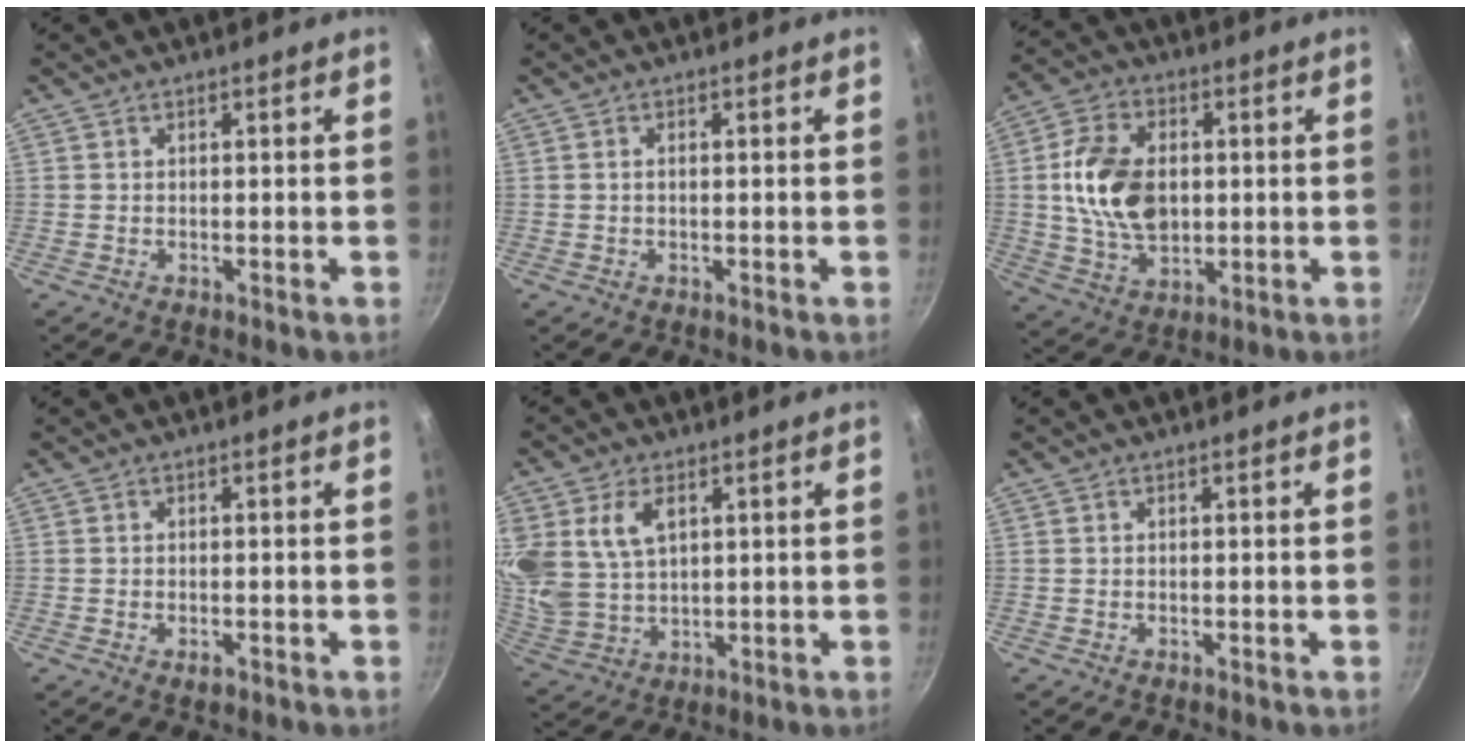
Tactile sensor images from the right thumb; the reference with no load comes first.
{"total": 0.8, "force": [0.0, 0.4, 0.7], "torque": [-0.013, 0.004, -0.002]}
{"total": 14.5, "force": [1.0, 9.8, 10.7], "torque": [-0.177, 0.001, 0.019]}
{"total": 1.7, "force": [-0.8, 0.9, 1.2], "torque": [-0.019, -0.001, -0.012]}
{"total": 12.7, "force": [4.3, 8.7, 8.2], "torque": [-0.161, -0.018, 0.094]}
{"total": 0.0}